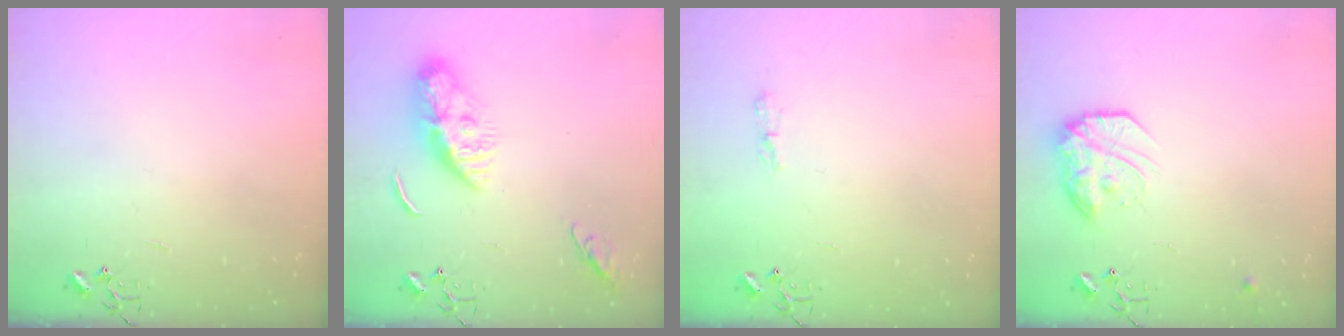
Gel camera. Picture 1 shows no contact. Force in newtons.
{"total": 11.4, "press": 11.3, "slide": 1.0}
{"total": 3.1, "press": 3.1, "slide": 0.6}
{"total": 15.0, "press": 15.0, "slide": 1.2}